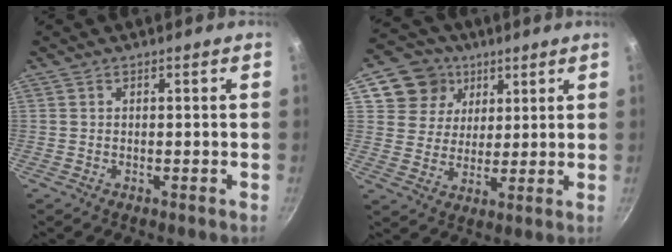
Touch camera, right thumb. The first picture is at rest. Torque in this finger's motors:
{"motor_torque": [0.01, 1.92, 0.44, 0.24, -0.03]}